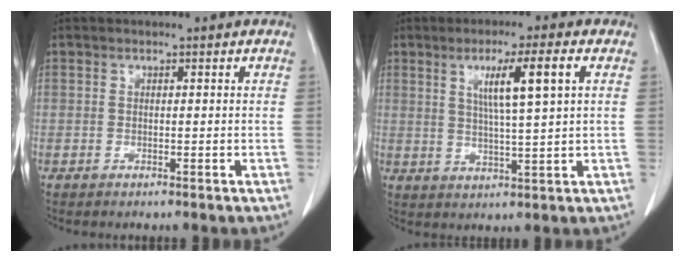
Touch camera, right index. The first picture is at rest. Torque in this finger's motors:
{"motor_torque": [1.27, 0.47, 0.53, 0.16]}